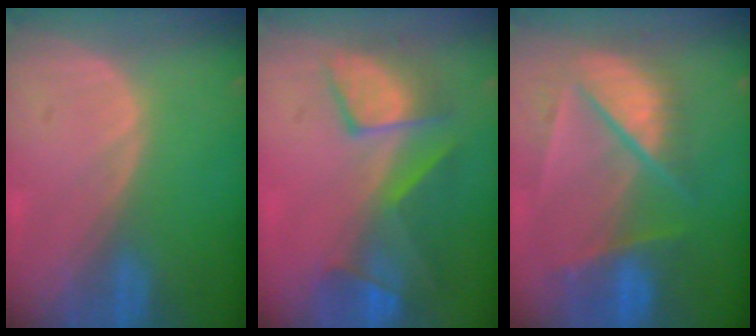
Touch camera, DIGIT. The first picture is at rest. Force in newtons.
{"total": 8.8, "press": 8.2, "slide": 3.0}
{"total": 9.4, "press": 8.2, "slide": 4.6}